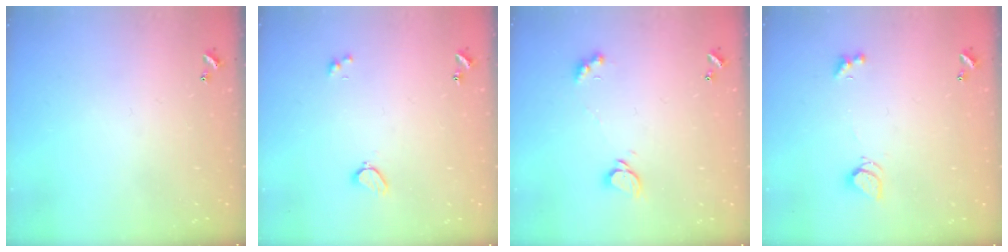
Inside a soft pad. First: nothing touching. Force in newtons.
{"total": 1.9, "press": 1.9, "slide": 0.6}
{"total": 2.1, "press": 2.1, "slide": 0.3}
{"total": 2.5, "press": 2.5, "slide": 0.6}